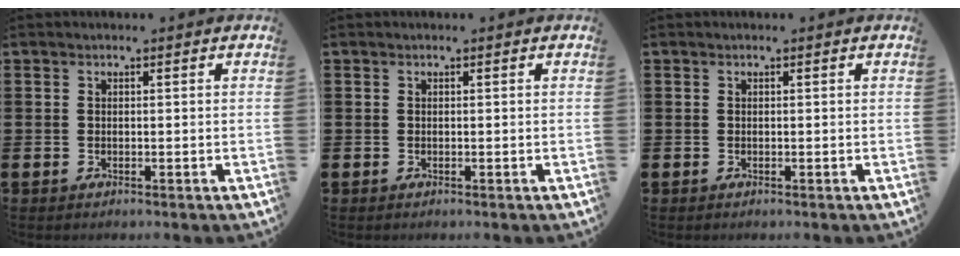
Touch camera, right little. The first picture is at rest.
{"total": 0.0}
{"total": 0.0}